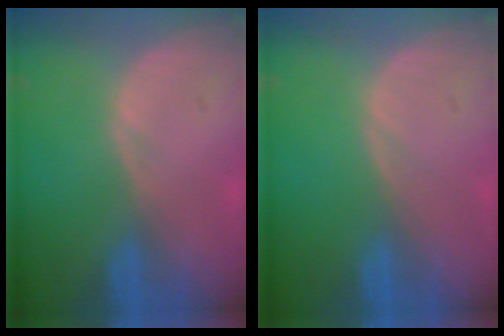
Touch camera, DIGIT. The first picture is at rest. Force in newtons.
{"total": 0.0}